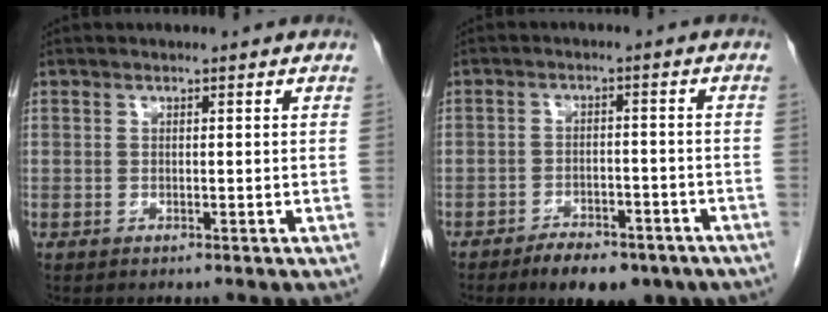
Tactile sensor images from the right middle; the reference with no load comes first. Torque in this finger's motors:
{"motor_torque": [1.06, -1.05, 0.12, 0.03]}